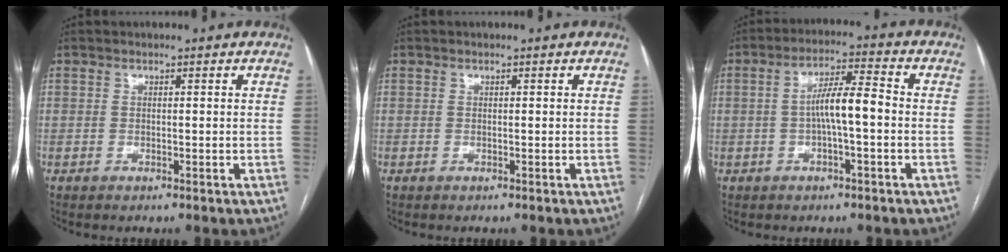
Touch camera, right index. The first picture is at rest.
{"total": 0.0}
{"total": 6.9, "force": [-0.7, 0.9, 6.8], "torque": [-0.123, 0.018, -0.014]}